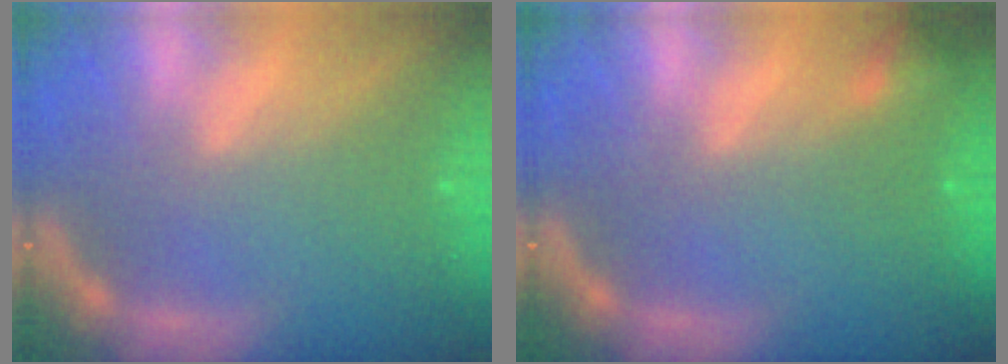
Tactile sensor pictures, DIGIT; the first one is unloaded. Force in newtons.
{"total": 1.4}